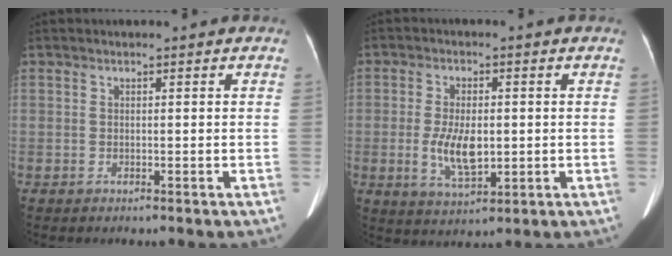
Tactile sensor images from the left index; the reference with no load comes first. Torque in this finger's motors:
{"motor_torque": [0.53, -0.34, 0.16, 0.04]}